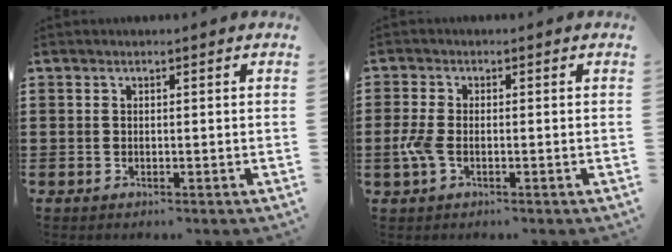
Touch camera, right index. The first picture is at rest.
{"total": 3.4, "force": [-1.0, 1.6, 2.8], "torque": [-0.079, -0.010, -0.024]}